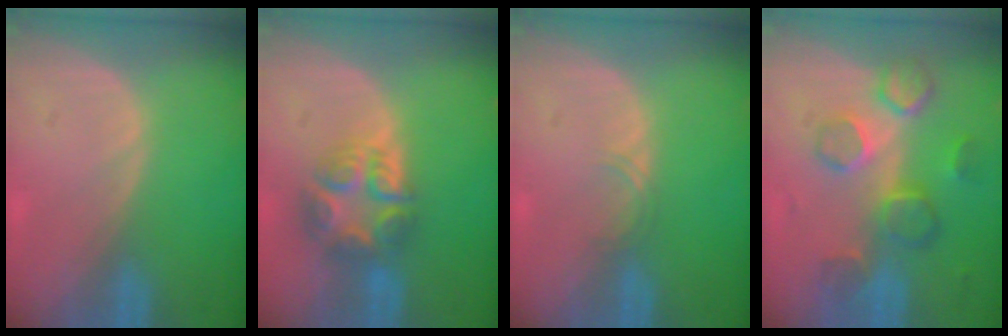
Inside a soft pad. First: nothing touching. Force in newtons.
{"total": 7.6, "press": 6.7, "slide": 3.6}
{"total": 1.1, "press": 1.1, "slide": 0.1}
{"total": 8.6, "press": 7.7, "slide": 3.8}